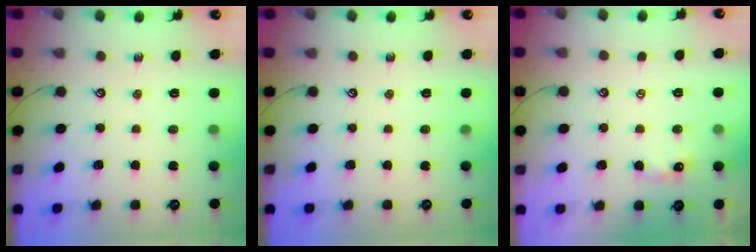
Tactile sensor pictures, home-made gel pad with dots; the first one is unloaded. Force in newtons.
{"total": 0.0}
{"total": 1.2, "press": 1.2, "slide": 0.3}